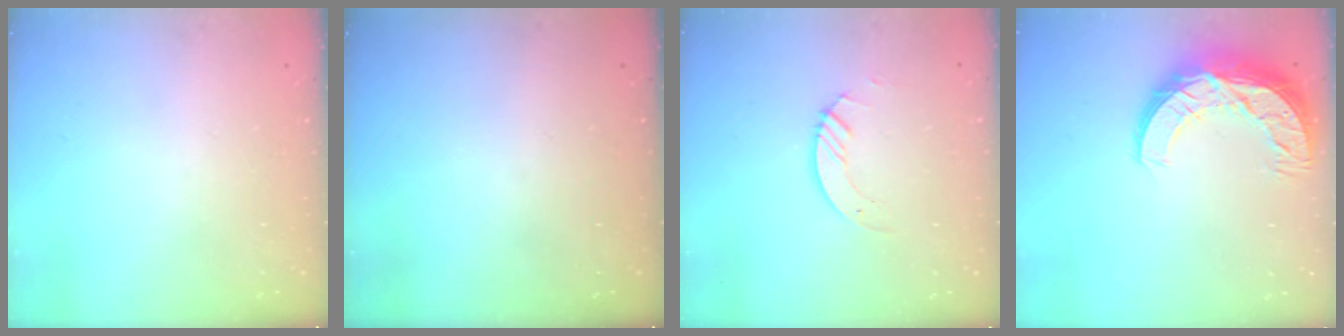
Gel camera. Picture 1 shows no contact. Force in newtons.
{"total": 0.0}
{"total": 2.9, "press": 2.9, "slide": 0.3}
{"total": 13.5, "press": 13.5, "slide": 0.8}